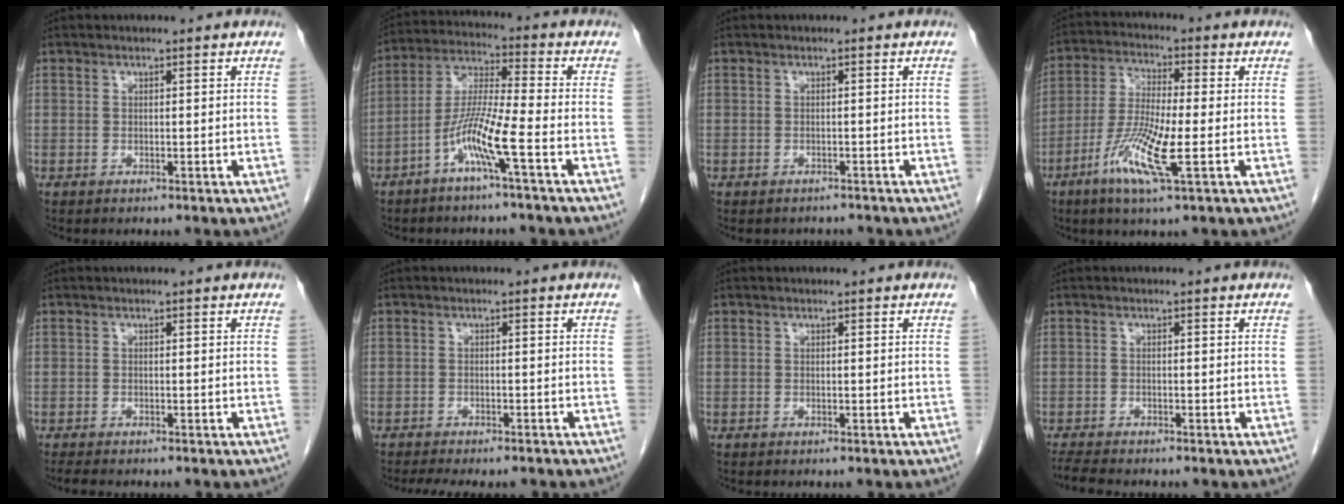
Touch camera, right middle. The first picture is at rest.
{"total": 8.7, "force": [-3.9, -0.6, 7.7], "torque": [-0.160, 0.005, -0.081]}
{"total": 2.3, "force": [-2.1, 1.0, 0.0], "torque": [-0.002, 0.000, -0.028]}
{"total": 9.8, "force": [-3.4, 0.5, 9.2], "torque": [-0.193, -0.018, -0.072]}
{"total": 2.4, "force": [-2.0, 0.4, 1.2], "torque": [-0.023, -0.008, -0.028]}
{"total": 8.1, "force": [-7.0, 2.1, 3.5], "torque": [-0.048, -0.007, -0.093]}
{"total": 0.0}
{"total": 3.6, "force": [-3.3, 0.3, 1.5], "torque": [-0.032, -0.015, -0.057]}